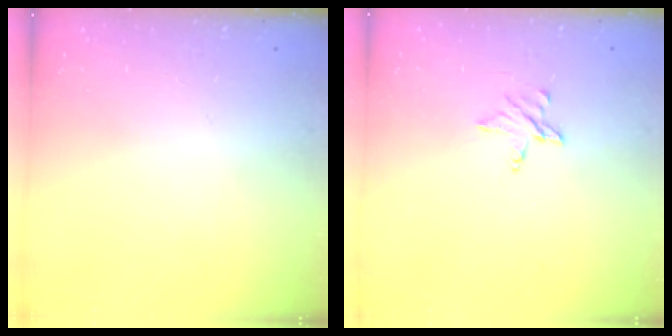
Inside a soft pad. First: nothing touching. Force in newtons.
{"total": 3.7, "press": 3.7, "slide": 0.3}